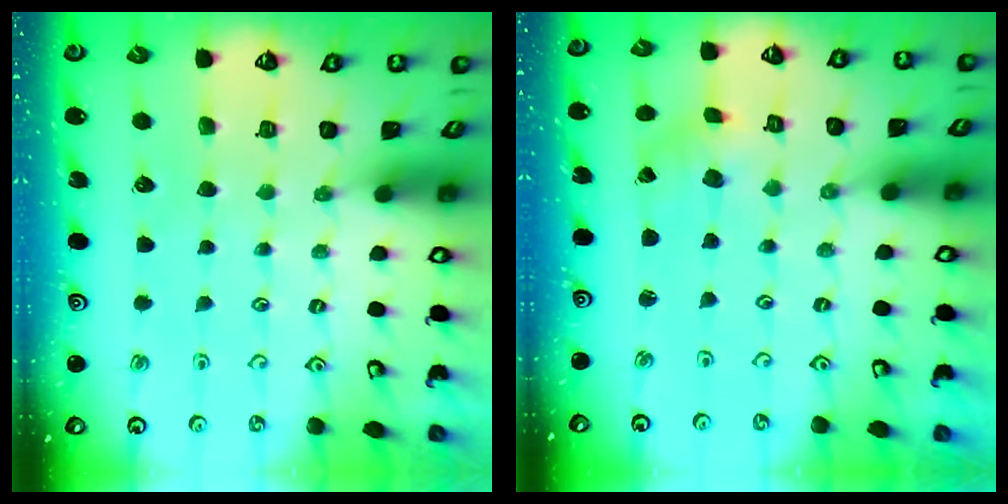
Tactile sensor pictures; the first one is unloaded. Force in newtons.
{"total": 1.1, "press": 1.0, "slide": 0.1}